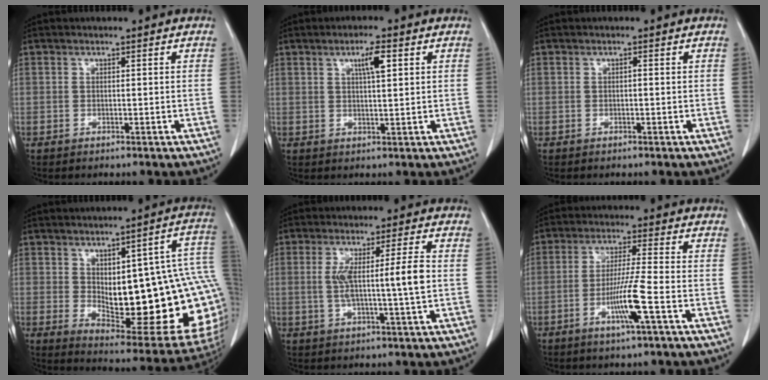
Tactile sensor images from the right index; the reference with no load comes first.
{"total": 3.9, "force": [1.6, 0.5, 3.5], "torque": [-0.062, 0.000, 0.027]}
{"total": 0.0}
{"total": 25.8, "force": [0.0, 6.8, 24.8], "torque": [-0.254, 0.013, 0.025]}
{"total": 7.6, "force": [0.2, -0.5, 7.6], "torque": [-0.134, 0.004, 0.009]}
{"total": 7.4, "force": [-2.6, -0.9, 6.8], "torque": [-0.130, -0.009, -0.050]}